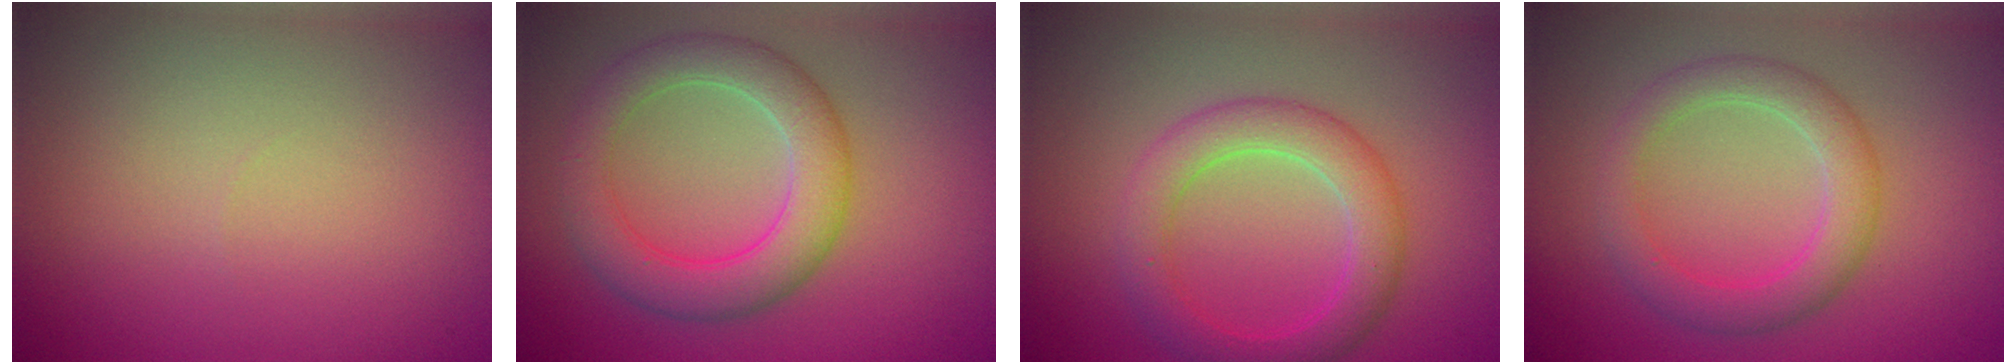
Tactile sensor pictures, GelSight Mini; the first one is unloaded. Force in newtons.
{"total": 5.5, "press": 5.5, "slide": 0.1}
{"total": 4.3, "press": 4.3, "slide": 0.1}
{"total": 3.9, "press": 3.9, "slide": 0.2}